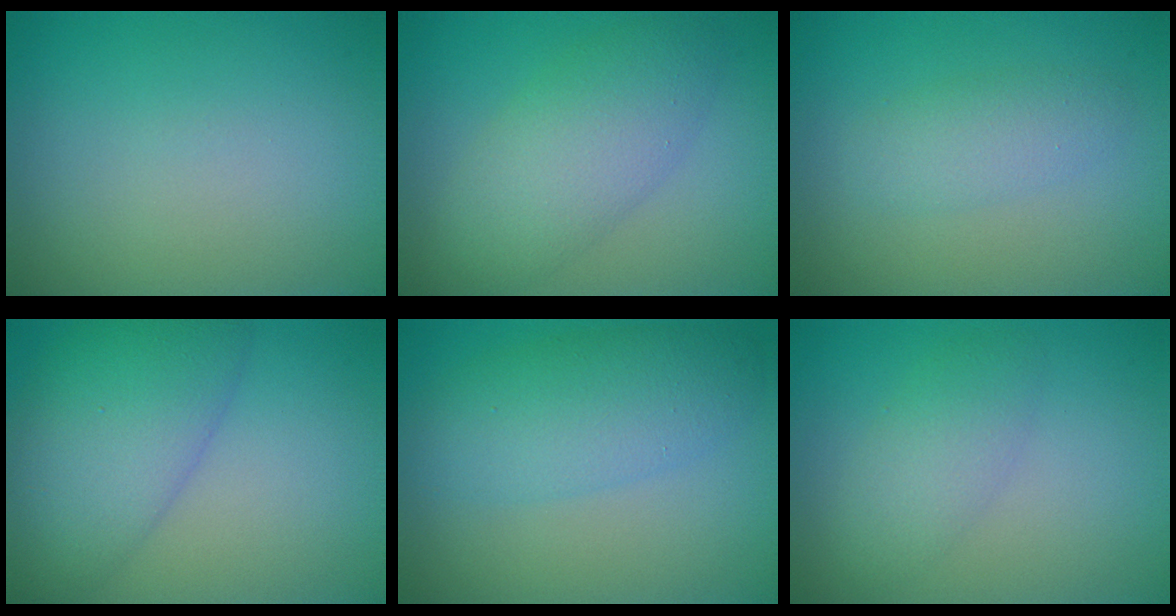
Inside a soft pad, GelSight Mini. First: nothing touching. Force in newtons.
{"total": 5.5, "press": 5.5, "slide": 0.1}
{"total": 2.3, "press": 2.3, "slide": 0.1}
{"total": 8.2, "press": 8.2, "slide": 0.3}
{"total": 4.9, "press": 4.9, "slide": 0.1}
{"total": 2.9, "press": 2.9, "slide": 0.2}